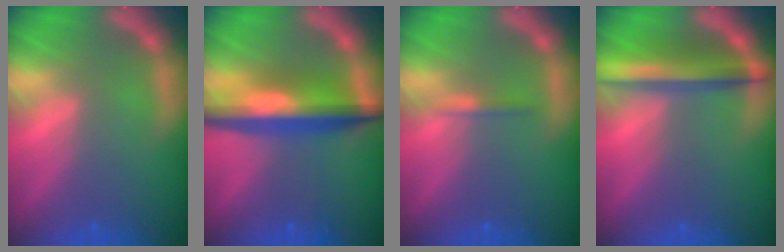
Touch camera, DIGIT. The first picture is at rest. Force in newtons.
{"total": 7.4}
{"total": 0.9}
{"total": 5.5}